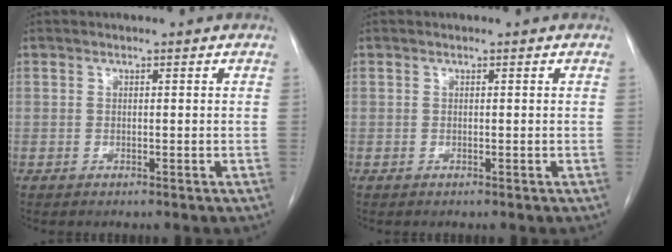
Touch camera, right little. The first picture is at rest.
{"total": 0.0}